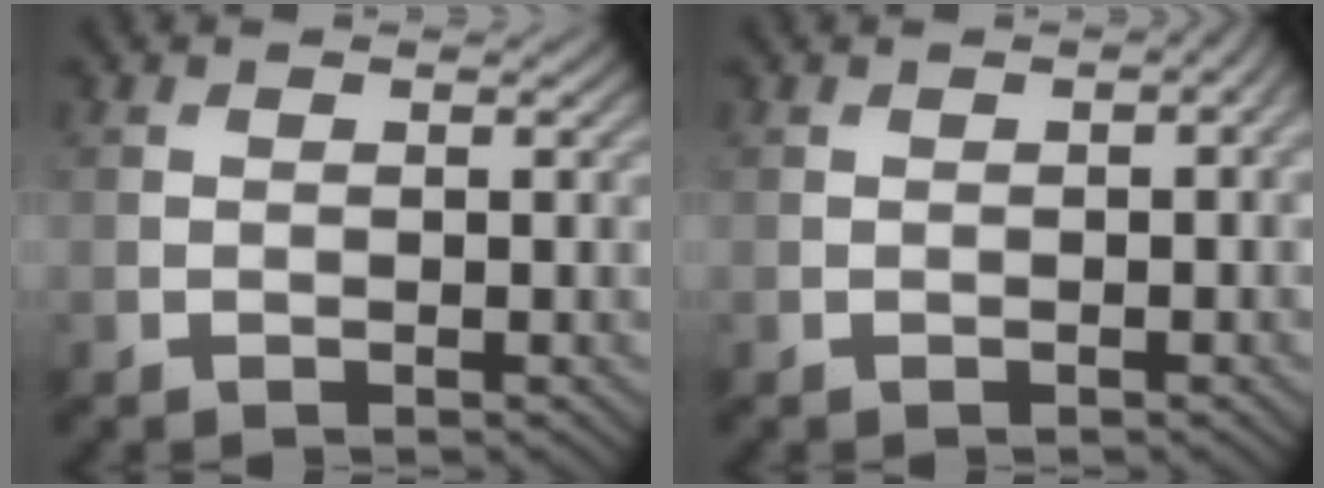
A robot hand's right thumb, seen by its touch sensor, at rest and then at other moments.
{"total": 1.6, "force": [0.2, 0.6, 1.4], "torque": [-0.020, 0.001, 0.003]}